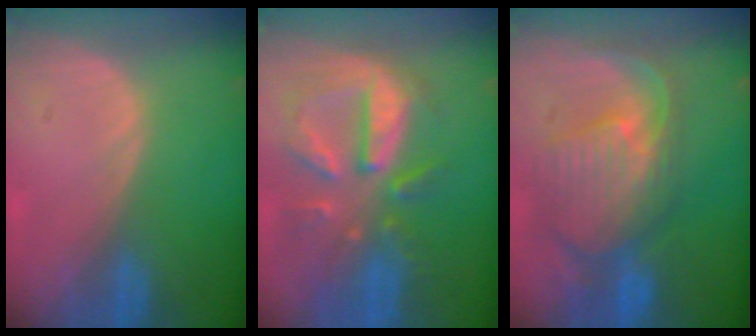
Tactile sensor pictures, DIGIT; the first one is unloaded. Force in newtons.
{"total": 10.8, "press": 9.5, "slide": 5.1}
{"total": 11.0, "press": 9.6, "slide": 5.4}